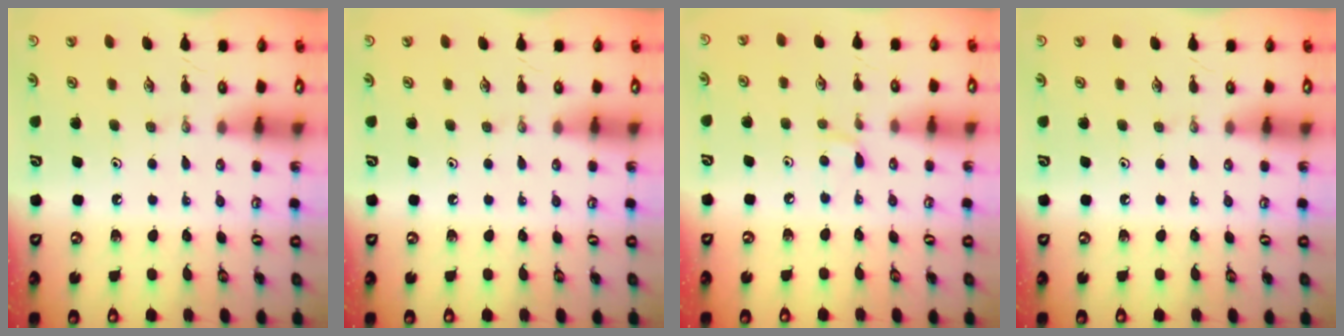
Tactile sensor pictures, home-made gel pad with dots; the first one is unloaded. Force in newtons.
{"total": 0.0}
{"total": 4.3, "press": 4.3, "slide": 0.5}
{"total": 0.0}